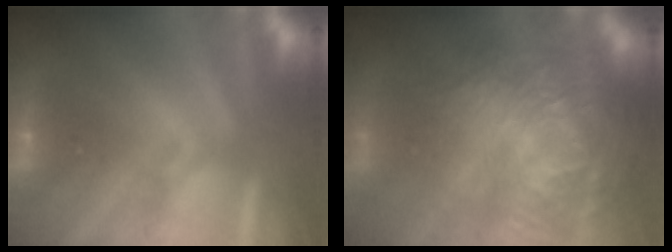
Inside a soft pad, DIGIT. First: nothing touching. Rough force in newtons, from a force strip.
{"total": 7.6}